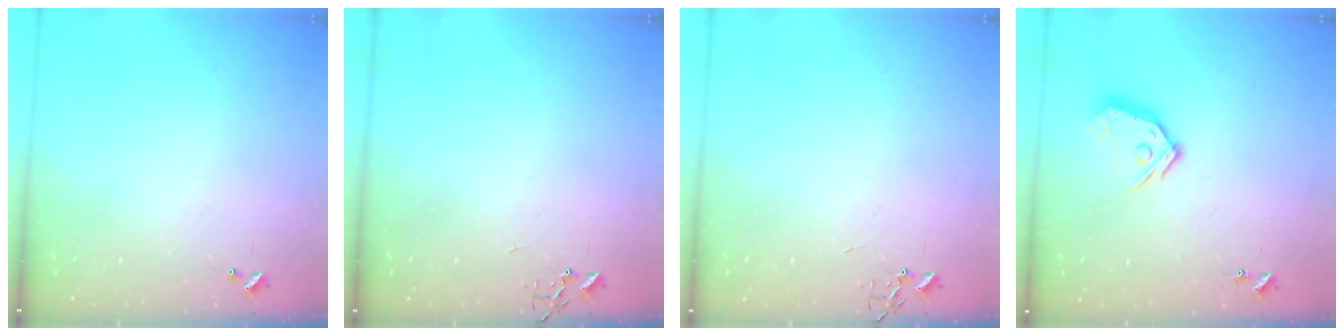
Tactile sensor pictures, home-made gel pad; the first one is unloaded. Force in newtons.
{"total": 0.0}
{"total": 0.0}
{"total": 12.2, "press": 12.1, "slide": 1.5}